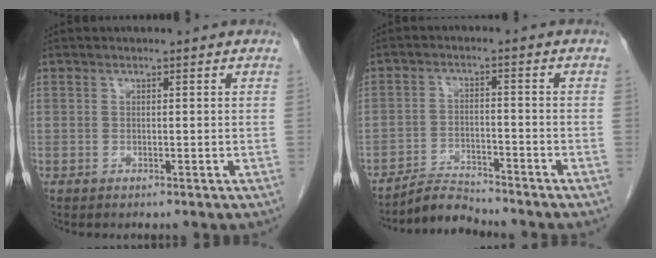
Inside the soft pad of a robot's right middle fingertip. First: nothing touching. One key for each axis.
{"total": 4.4, "fx": -4.4, "fy": -0.1, "fz": -0.3, "tx": 0.008, "ty": -0.008, "tz": -0.076}